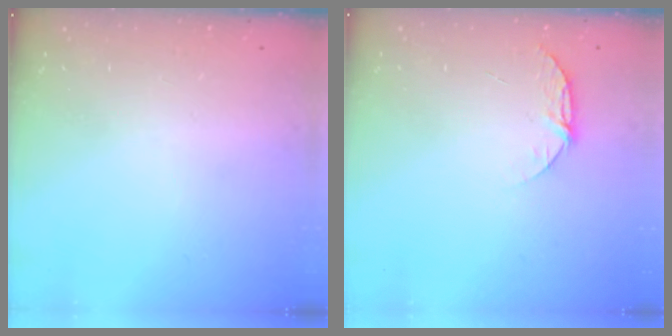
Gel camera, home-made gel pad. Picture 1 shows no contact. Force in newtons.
{"total": 5.6, "press": 5.6, "slide": 0.6}